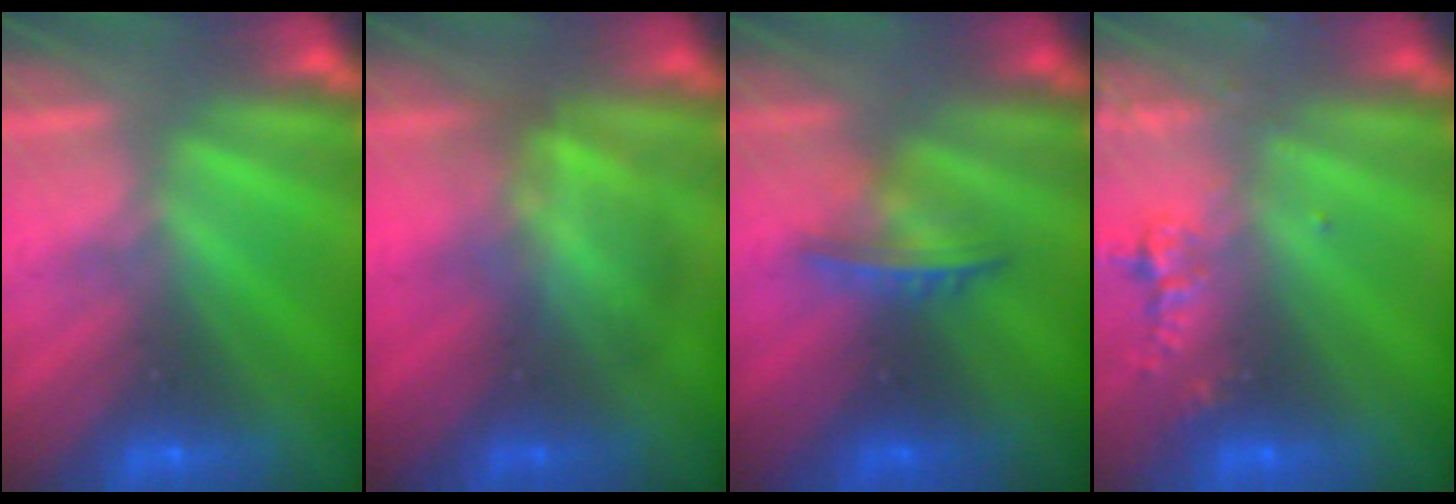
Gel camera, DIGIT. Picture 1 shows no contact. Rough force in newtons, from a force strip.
{"total": 2.9}
{"total": 4.2}
{"total": 2.4}